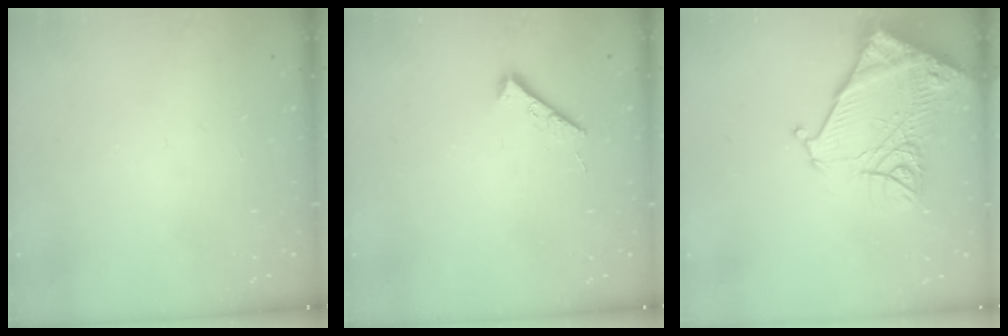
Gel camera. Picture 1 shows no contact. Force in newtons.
{"total": 5.4, "press": 5.4, "slide": 0.8}
{"total": 17.1, "press": 17.0, "slide": 1.9}